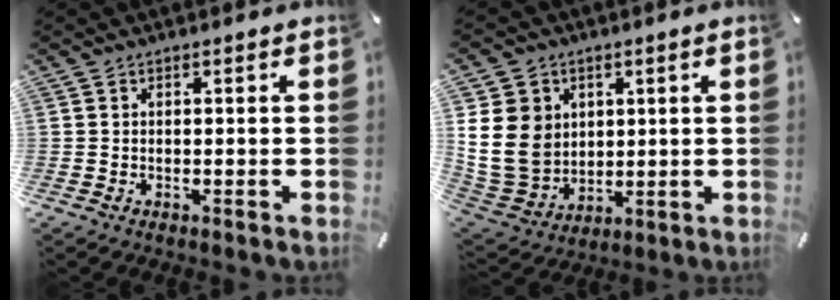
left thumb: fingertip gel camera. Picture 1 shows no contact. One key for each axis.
{"total": 14.0, "fx": 3.0, "fy": 12.2, "fz": 6.1, "tx": -0.150, "ty": -0.017, "tz": 0.057}